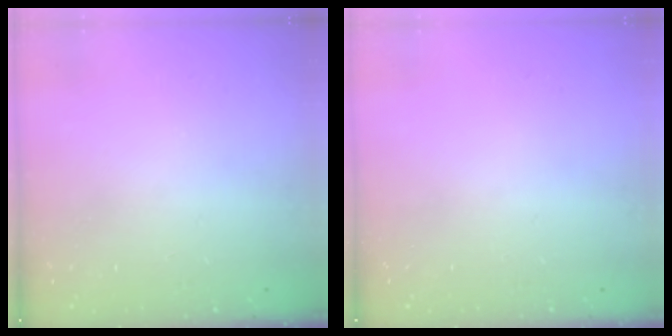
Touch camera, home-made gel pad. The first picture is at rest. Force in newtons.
{"total": 0.0}